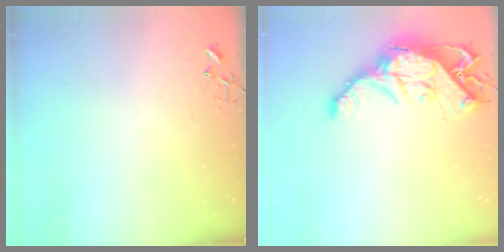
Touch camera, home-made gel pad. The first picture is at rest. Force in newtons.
{"total": 16.1, "press": 16.0, "slide": 1.6}